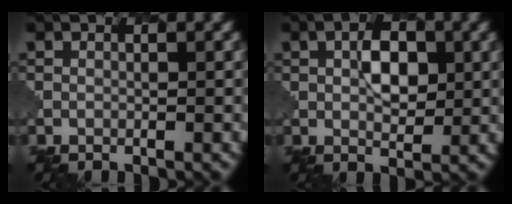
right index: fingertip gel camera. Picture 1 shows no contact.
{"total": 3.5, "force": [0.9, 2.0, 2.7], "torque": [-0.043, 0.002, 0.014]}